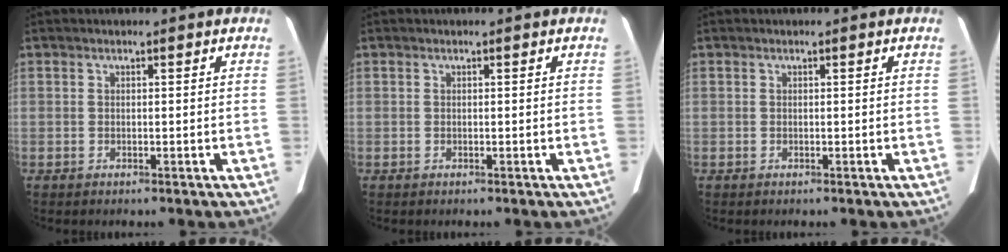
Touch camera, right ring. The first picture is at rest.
{"total": 0.0}
{"total": 0.0}